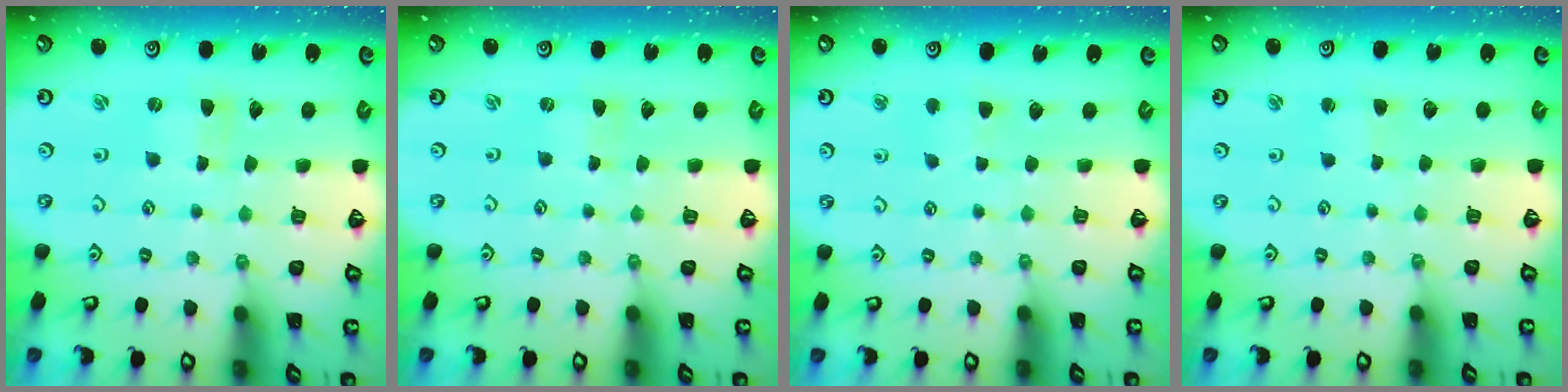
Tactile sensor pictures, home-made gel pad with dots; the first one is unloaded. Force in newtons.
{"total": 0.0}
{"total": 2.9, "press": 2.8, "slide": 0.4}
{"total": 1.4, "press": 1.3, "slide": 0.3}